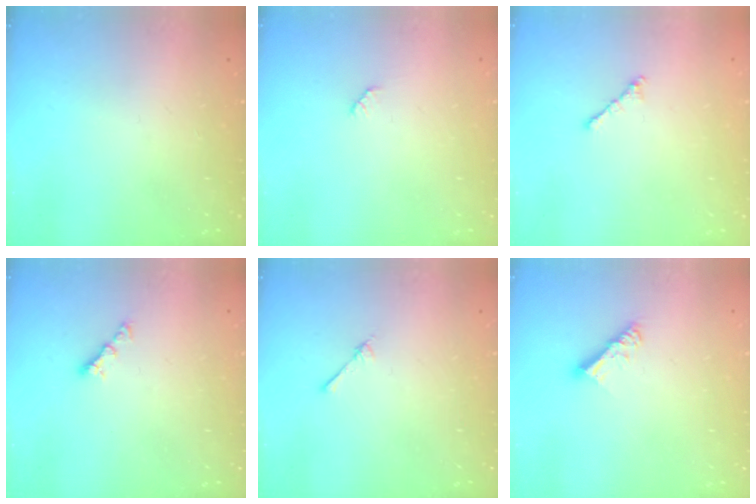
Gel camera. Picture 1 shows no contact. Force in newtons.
{"total": 2.5, "press": 2.5, "slide": 0.4}
{"total": 1.0, "press": 0.9, "slide": 0.4}
{"total": 3.5, "press": 3.5, "slide": 0.6}
{"total": 2.4, "press": 2.4, "slide": 0.3}
{"total": 6.7, "press": 6.7, "slide": 0.6}